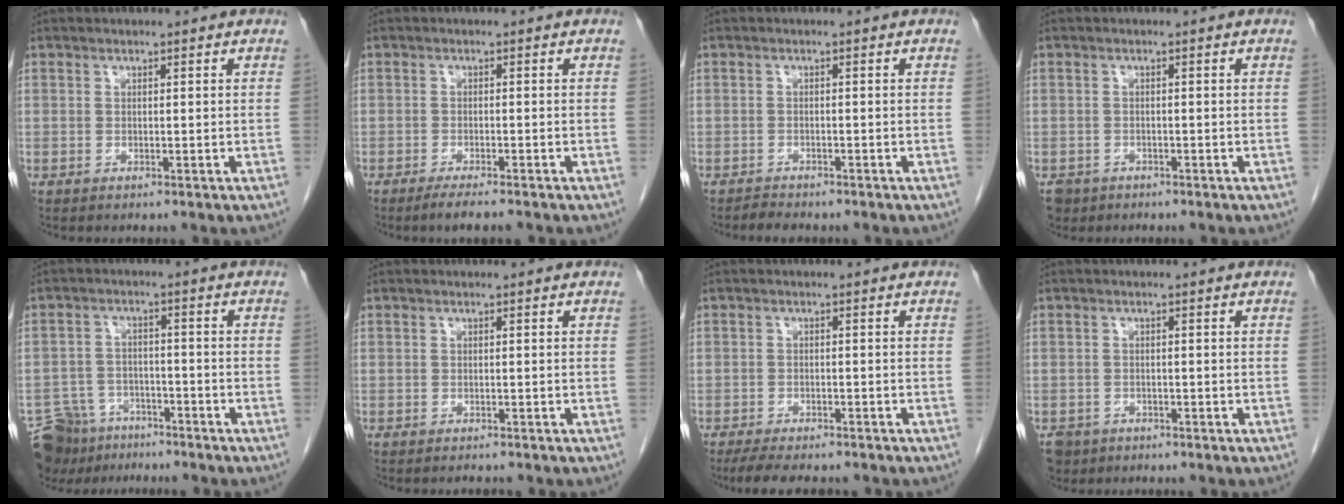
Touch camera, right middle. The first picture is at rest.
{"total": 3.5, "force": [-2.8, 0.2, 2.1], "torque": [-0.032, -0.006, -0.043]}
{"total": 1.8, "force": [-1.8, 0.4, 0.4], "torque": [-0.019, -0.007, -0.025]}
{"total": 3.2, "force": [-2.2, 2.3, 0.4], "torque": [-0.008, 0.001, -0.037]}
{"total": 9.3, "force": [-7.5, 5.1, 2.0], "torque": [-0.040, 0.011, -0.119]}
{"total": 0.9, "force": [-0.8, 0.0, 0.2], "torque": [-0.010, -0.005, -0.009]}
{"total": 7.5, "force": [-6.3, 2.1, 3.4], "torque": [-0.055, -0.012, -0.092]}
{"total": 3.9, "force": [-2.7, 2.8, 0.4], "torque": [-0.009, 0.001, -0.045]}